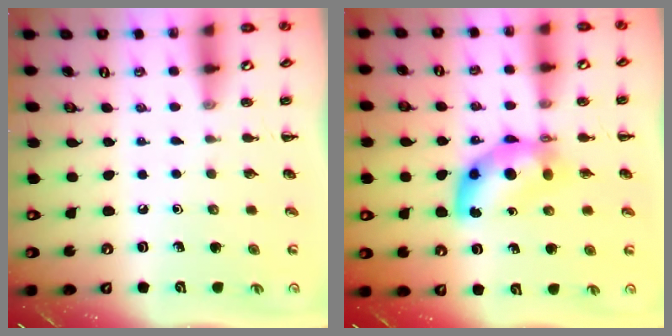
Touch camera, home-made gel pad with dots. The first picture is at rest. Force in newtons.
{"total": 8.3, "press": 8.2, "slide": 1.4}